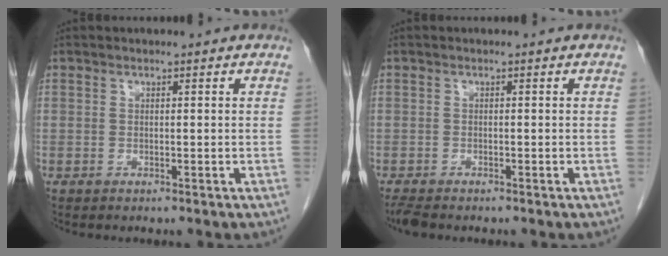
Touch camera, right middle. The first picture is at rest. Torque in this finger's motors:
{"motor_torque": [0.20, -0.14, 0.01, 0.02]}